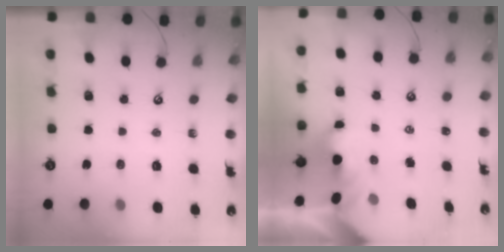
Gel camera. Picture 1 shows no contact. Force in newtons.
{"total": 1.6, "press": 1.6, "slide": 0.2}